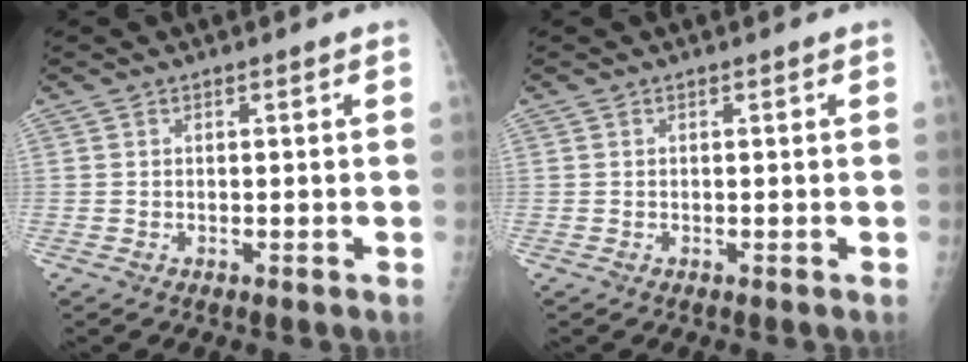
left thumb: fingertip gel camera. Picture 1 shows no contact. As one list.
[{"total": 0.0}]